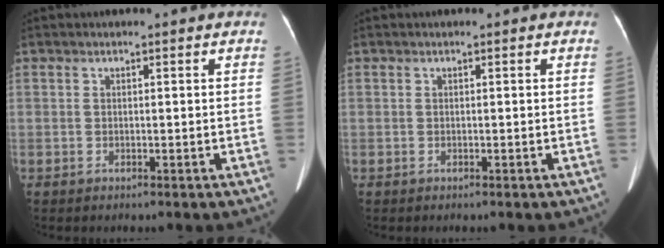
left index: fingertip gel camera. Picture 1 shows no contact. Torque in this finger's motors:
{"motor_torque": [0.01, 0.01, 0.00, 0.00]}